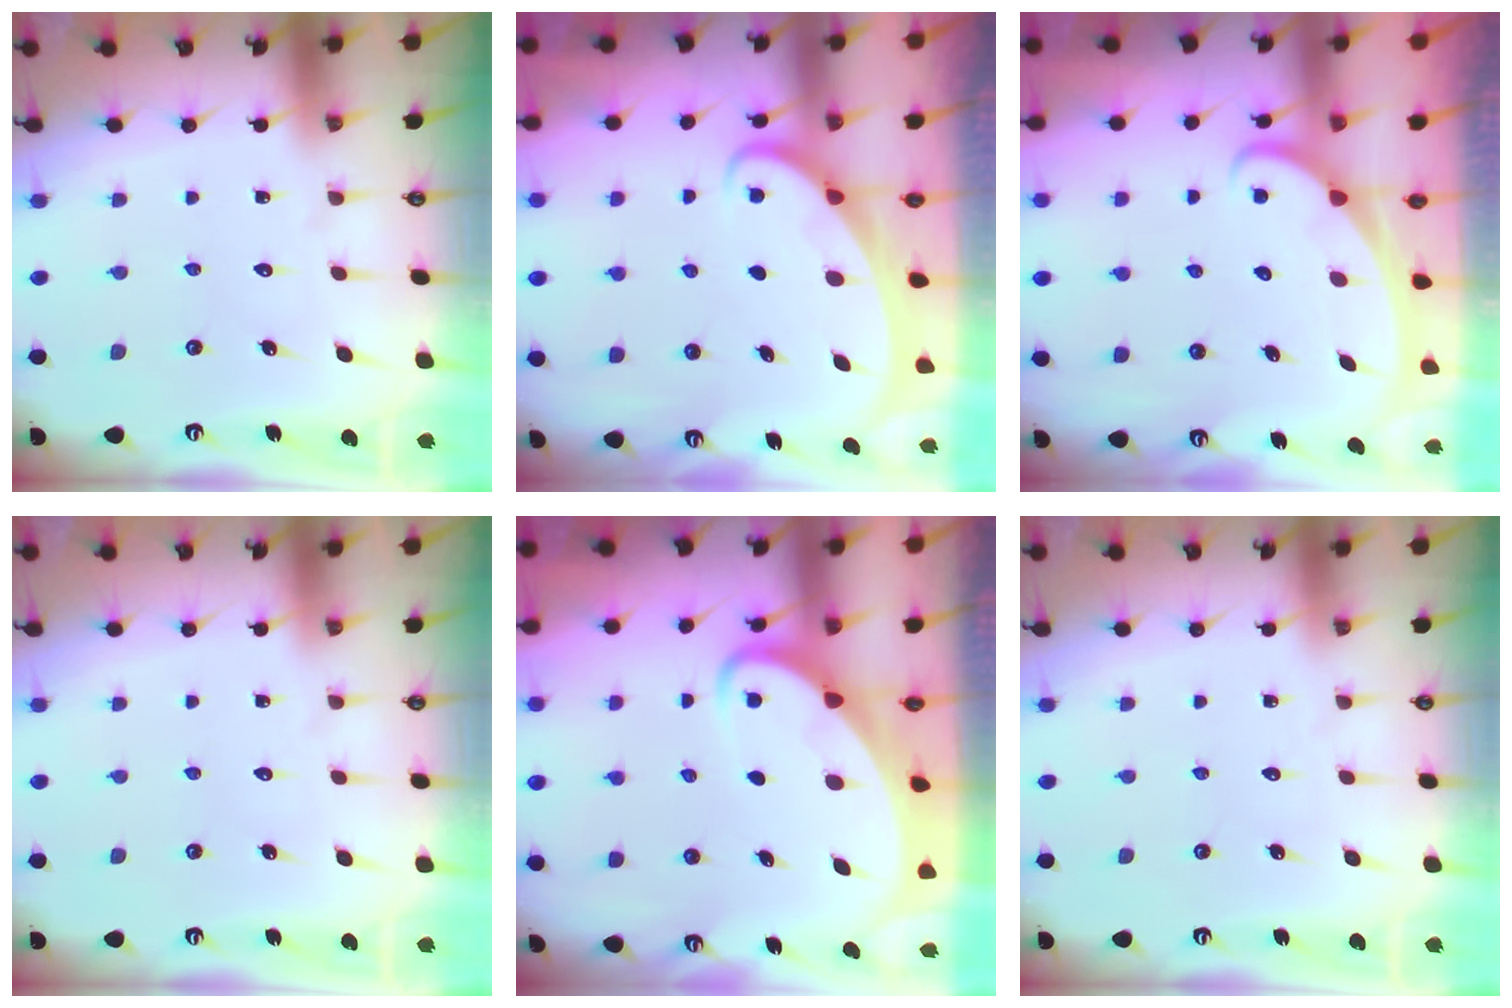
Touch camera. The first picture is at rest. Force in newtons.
{"total": 2.1, "press": 2.1, "slide": 0.2}
{"total": 2.3, "press": 2.3, "slide": 0.1}
{"total": 0.0}
{"total": 3.8, "press": 3.8, "slide": 0.3}
{"total": 0.0}